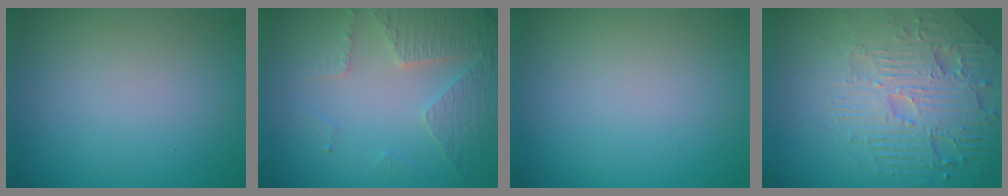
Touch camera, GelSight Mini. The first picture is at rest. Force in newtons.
{"total": 4.6, "press": 3.4, "slide": 3.1}
{"total": 0.0}
{"total": 7.4, "press": 5.5, "slide": 5.0}